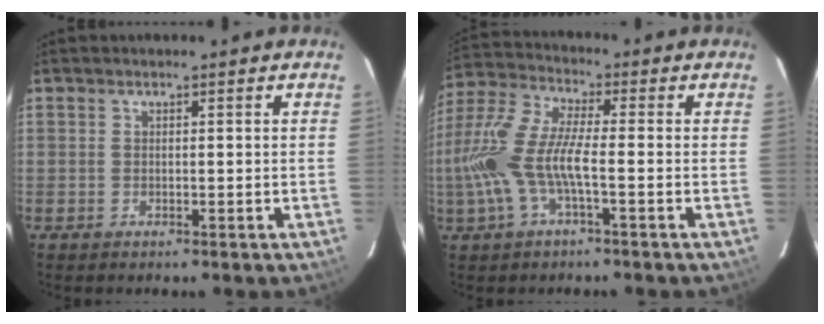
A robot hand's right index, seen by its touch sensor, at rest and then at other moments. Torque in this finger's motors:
{"motor_torque": [1.36, -0.51, 0.84, 0.21]}